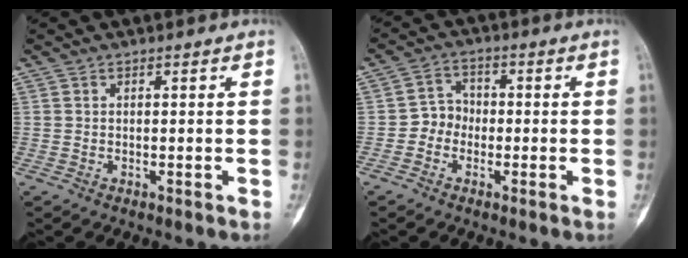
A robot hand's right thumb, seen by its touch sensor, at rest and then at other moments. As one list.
[{"total": 4.4, "force": [-1.4, 3.9, 1.5], "torque": [-0.001, 0.018, -0.037]}]